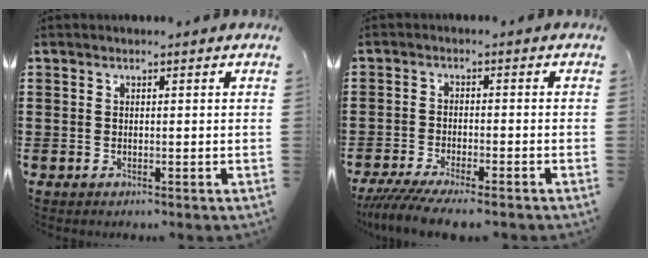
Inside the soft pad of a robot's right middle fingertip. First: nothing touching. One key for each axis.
{"total": 4.3, "fx": -4.0, "fy": 0.1, "fz": 1.7, "tx": -0.048, "ty": -0.018, "tz": -0.083}